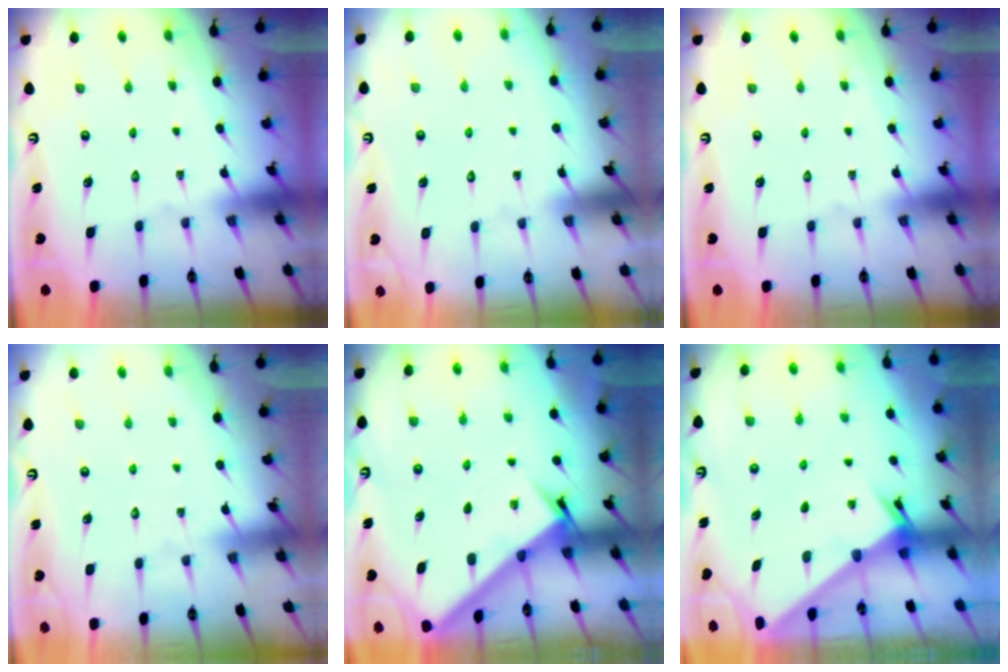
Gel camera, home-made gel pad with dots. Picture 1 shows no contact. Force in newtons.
{"total": 5.9, "press": 5.9, "slide": 0.4}
{"total": 0.0}
{"total": 2.8, "press": 2.8, "slide": 0.4}
{"total": 2.7, "press": 2.7, "slide": 0.3}
{"total": 2.3, "press": 2.2, "slide": 0.2}